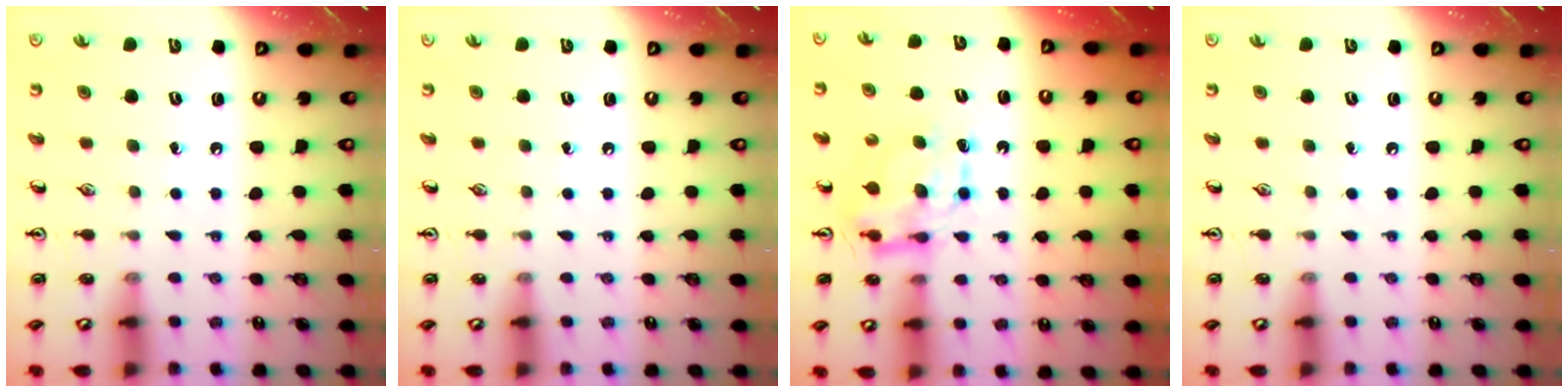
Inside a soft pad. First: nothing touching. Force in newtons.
{"total": 0.0}
{"total": 7.5, "press": 7.4, "slide": 0.6}
{"total": 0.0}